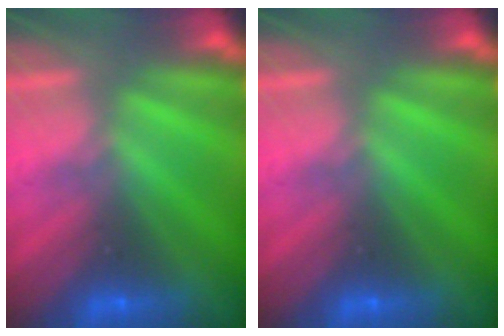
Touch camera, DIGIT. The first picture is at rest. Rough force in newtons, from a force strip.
{"total": 0.0}